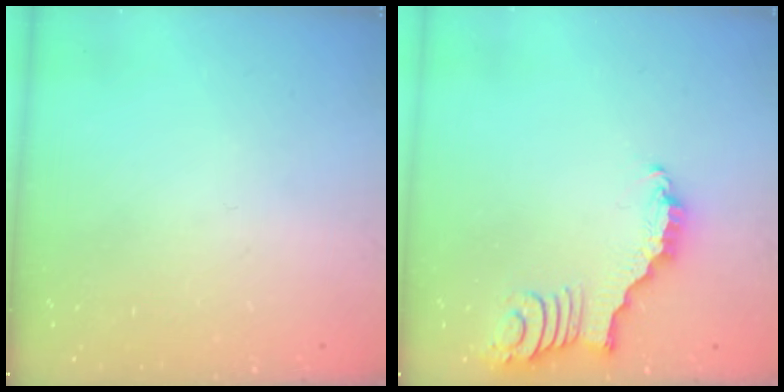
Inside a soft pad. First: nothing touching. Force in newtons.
{"total": 2.8, "press": 2.8, "slide": 0.4}